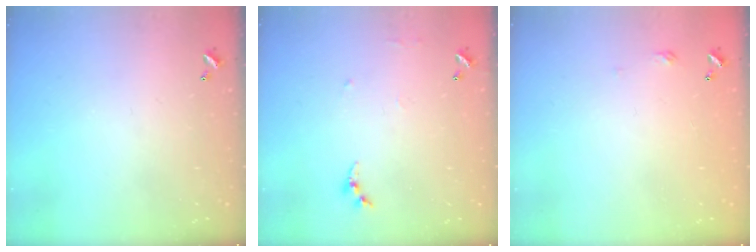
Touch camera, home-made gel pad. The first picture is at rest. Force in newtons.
{"total": 6.5, "press": 6.5, "slide": 0.8}
{"total": 2.7, "press": 2.6, "slide": 0.4}